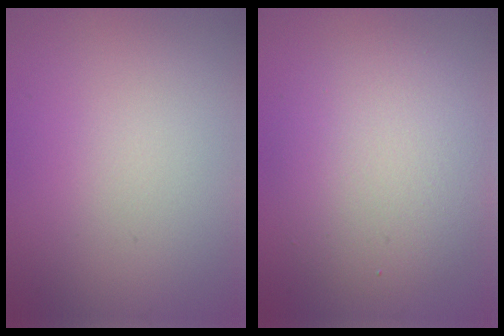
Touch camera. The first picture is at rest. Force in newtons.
{"total": 5.6, "press": 5.5, "slide": 0.5}